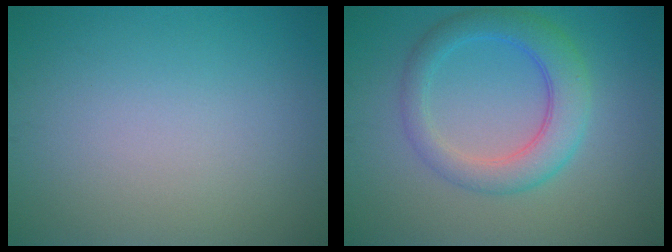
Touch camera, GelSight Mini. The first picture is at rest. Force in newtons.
{"total": 4.8, "press": 4.8, "slide": 0.2}